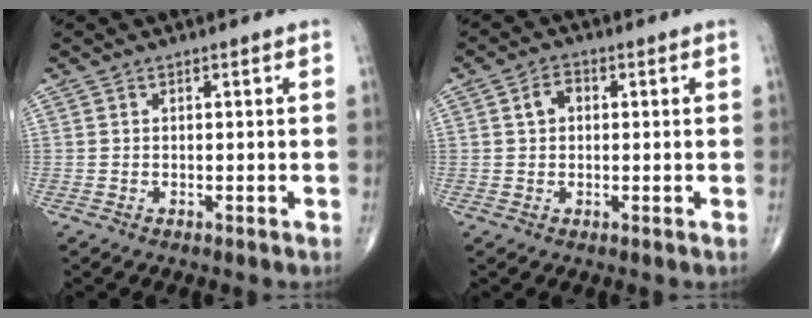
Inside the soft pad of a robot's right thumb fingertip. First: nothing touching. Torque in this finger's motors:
{"motor_torque": [-0.29, 0.27, 0.17, 0.06, 0.05]}